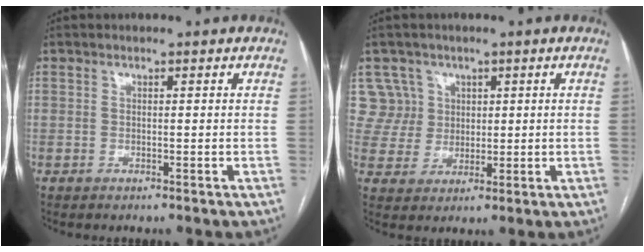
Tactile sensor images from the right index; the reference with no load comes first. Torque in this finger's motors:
{"motor_torque": [-0.31, 0.34, -0.04, -0.05]}